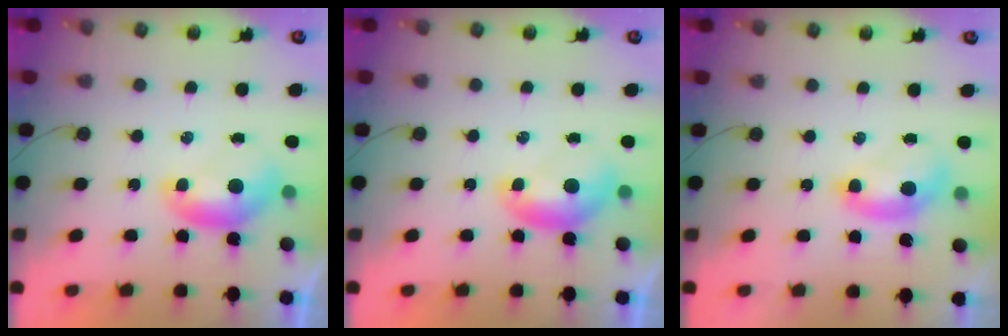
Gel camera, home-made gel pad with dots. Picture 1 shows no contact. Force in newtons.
{"total": 0.0}
{"total": 2.5, "press": 2.3, "slide": 0.9}